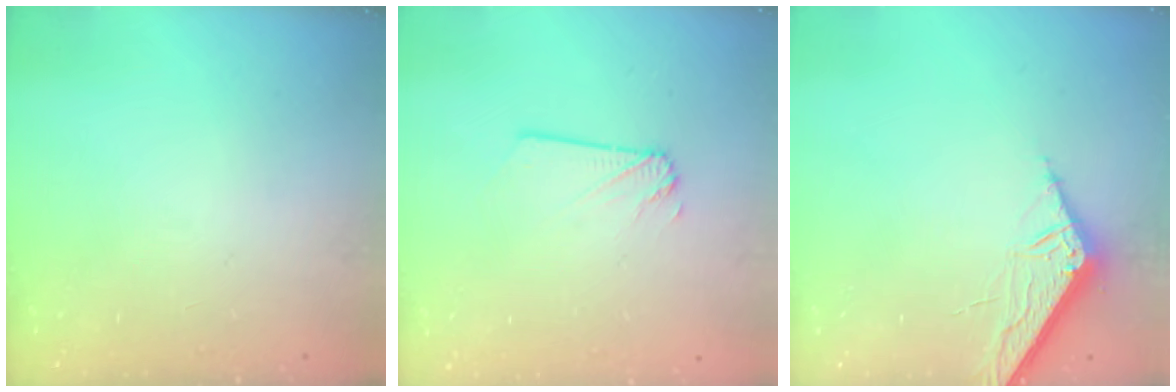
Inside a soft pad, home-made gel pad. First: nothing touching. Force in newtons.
{"total": 1.4, "press": 1.4, "slide": 0.1}
{"total": 7.4, "press": 7.3, "slide": 0.8}